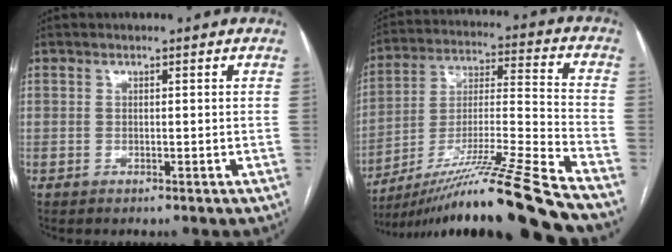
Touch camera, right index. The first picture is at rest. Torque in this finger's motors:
{"motor_torque": [1.72, -0.42, 0.42, 0.21]}